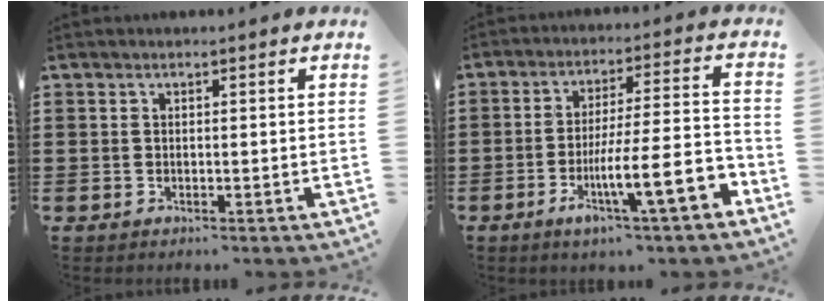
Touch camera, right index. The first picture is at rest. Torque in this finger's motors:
{"motor_torque": [0.93, -0.62, 0.38, 0.13]}